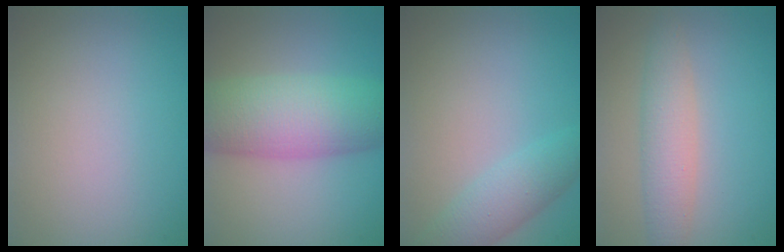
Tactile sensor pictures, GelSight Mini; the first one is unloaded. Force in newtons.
{"total": 8.5, "press": 8.5, "slide": 0.1}
{"total": 3.0, "press": 3.0, "slide": 0.2}
{"total": 3.4, "press": 3.4, "slide": 0.1}